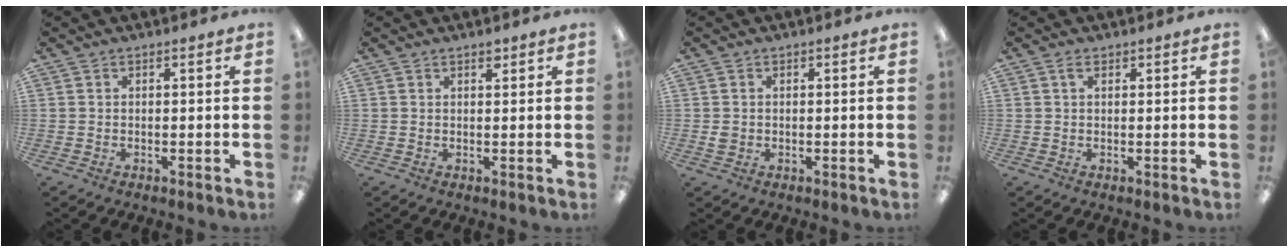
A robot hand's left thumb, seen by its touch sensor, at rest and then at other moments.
{"total": 1.0, "force": [0.9, 0.4, 0.2], "torque": [0.001, -0.003, 0.015]}
{"total": 1.5, "force": [-0.2, 1.5, 0.2], "torque": [0.003, 0.002, -0.006]}
{"total": 1.4, "force": [0.7, 0.9, 0.8], "torque": [-0.021, 0.003, 0.013]}